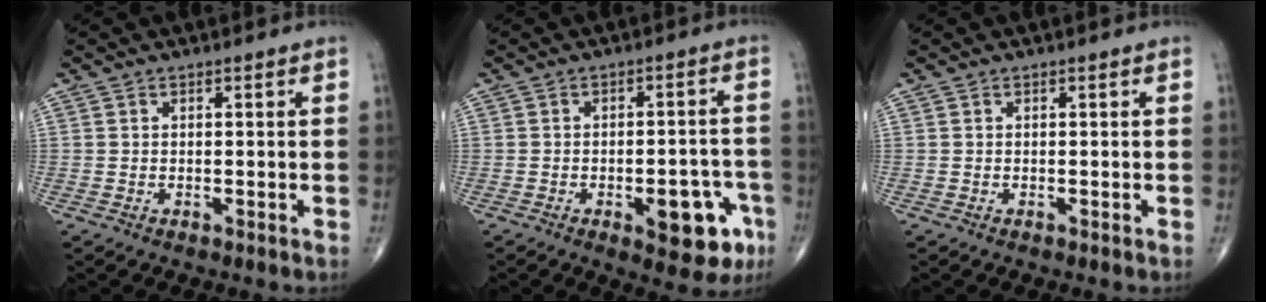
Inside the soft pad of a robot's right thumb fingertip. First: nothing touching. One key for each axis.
{"total": 10.9, "fx": -4.5, "fy": 4.7, "fz": 8.7, "tx": -0.079, "ty": 0.027, "tz": -0.049}
{"total": 0.0}